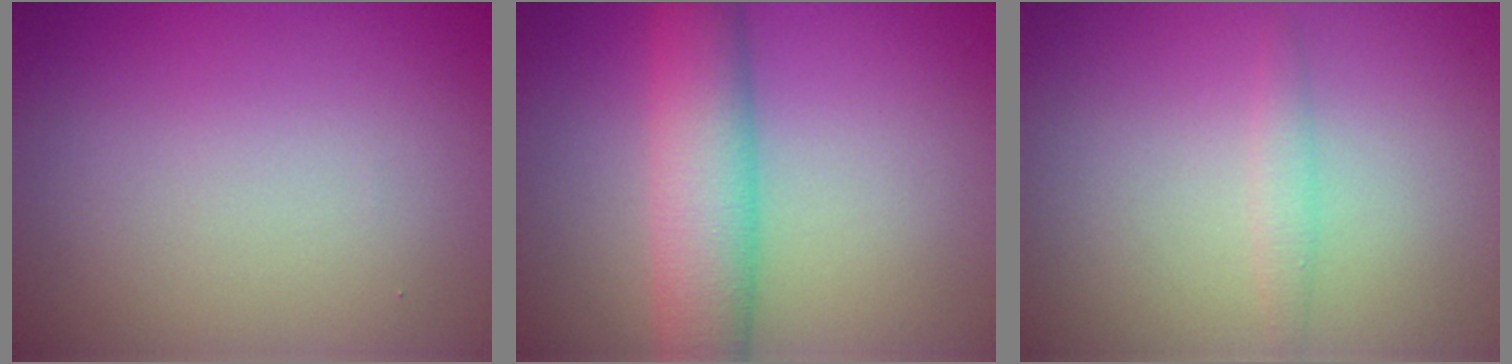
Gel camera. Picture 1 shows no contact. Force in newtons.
{"total": 6.5, "press": 6.5, "slide": 0.1}
{"total": 1.2, "press": 1.2, "slide": 0.1}